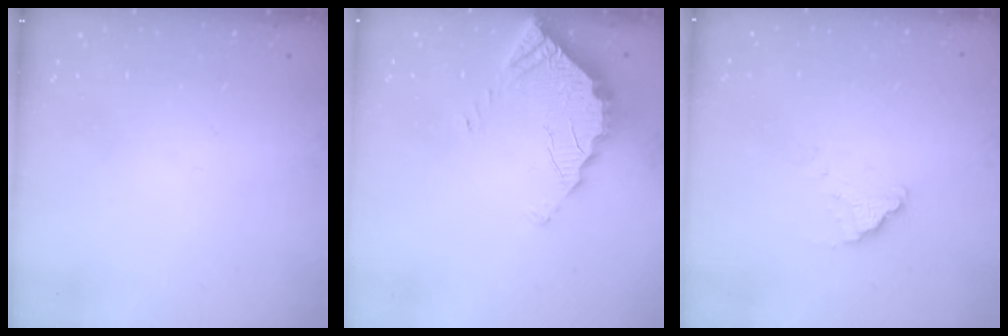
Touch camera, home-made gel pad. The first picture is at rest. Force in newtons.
{"total": 3.6, "press": 3.6, "slide": 0.2}
{"total": 1.5, "press": 1.5, "slide": 0.1}